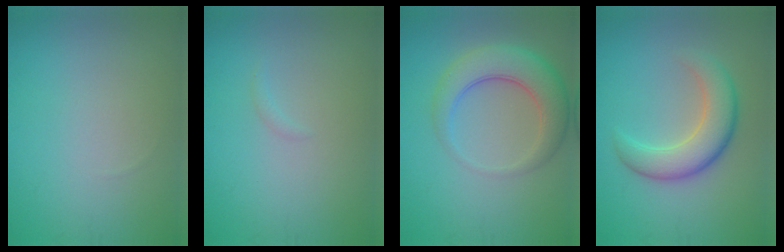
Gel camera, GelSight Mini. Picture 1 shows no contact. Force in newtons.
{"total": 0.5, "press": 0.5, "slide": 0.1}
{"total": 5.6, "press": 5.6, "slide": 0.3}
{"total": 5.3, "press": 5.3, "slide": 0.4}